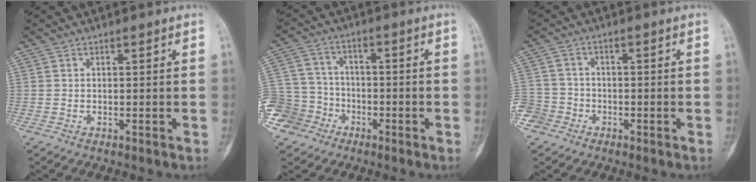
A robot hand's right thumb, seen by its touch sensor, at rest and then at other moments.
{"total": 11.0, "force": [-5.8, 9.2, 2.0], "torque": [-0.032, 0.043, -0.106]}
{"total": 5.5, "force": [-2.8, 4.7, 0.4], "torque": [0.005, 0.021, -0.057]}